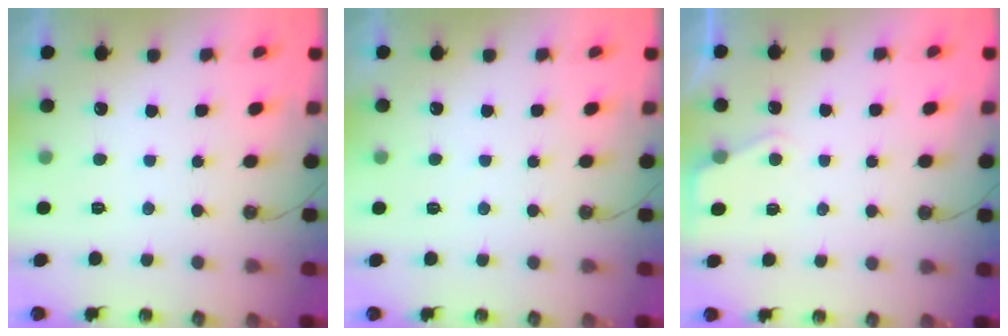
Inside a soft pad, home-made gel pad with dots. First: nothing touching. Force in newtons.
{"total": 2.8, "press": 2.8, "slide": 0.3}
{"total": 2.7, "press": 2.7, "slide": 0.4}